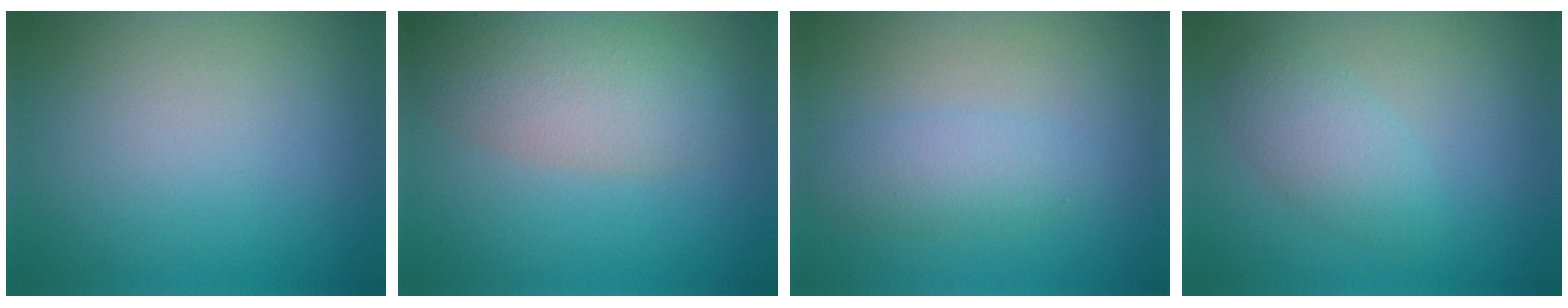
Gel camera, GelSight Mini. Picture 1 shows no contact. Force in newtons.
{"total": 5.4, "press": 5.4, "slide": 0.3}
{"total": 2.4, "press": 2.4, "slide": 0.0}
{"total": 2.7, "press": 2.7, "slide": 0.1}